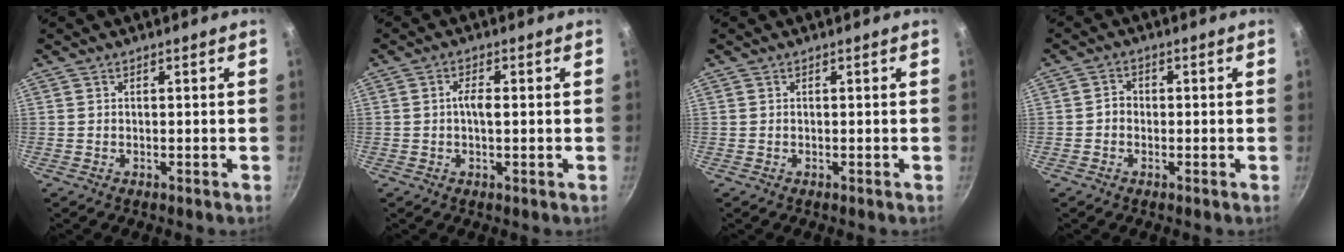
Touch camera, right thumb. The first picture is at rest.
{"total": 3.1, "force": [0.0, 1.1, 2.9], "torque": [-0.057, 0.003, -0.003]}
{"total": 0.0}
{"total": 2.2, "force": [-0.5, 1.8, 1.1], "torque": [-0.010, 0.011, -0.013]}